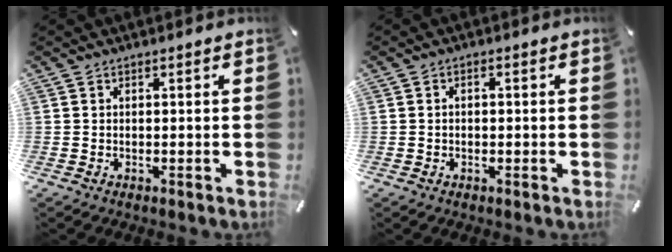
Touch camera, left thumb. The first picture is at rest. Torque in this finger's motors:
{"motor_torque": [-0.13, -0.58, 0.06, 0.11, -0.09]}